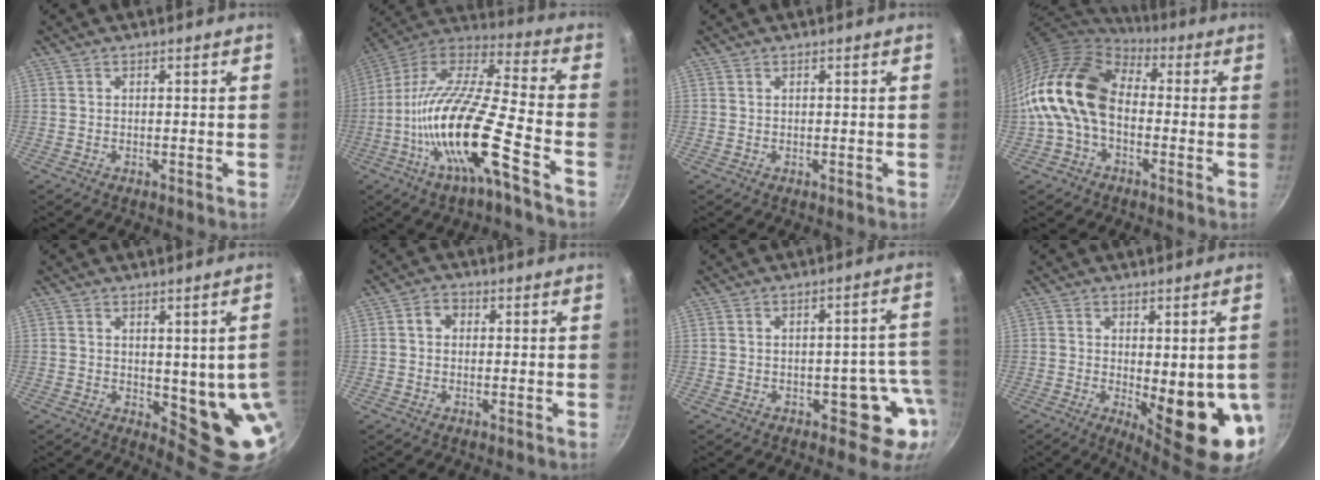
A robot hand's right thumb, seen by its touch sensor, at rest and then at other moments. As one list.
[{"total": 21.4, "force": [-8.7, 4.7, 19.0], "torque": [-0.333, 0.046, -0.180]}, {"total": 0.0}, {"total": 16.2, "force": [-0.6, 11.0, 11.9], "torque": [-0.199, 0.034, -0.028]}, {"total": 10.4, "force": [0.2, 4.1, 9.6], "torque": [-0.091, -0.023, 0.012]}, {"total": 2.9, "force": [0.3, 2.4, 1.7], "torque": [-0.020, 0.007, -0.001]}, {"total": 8.5, "force": [-3.1, 5.0, 6.1], "torque": [-0.011, 0.036, -0.032]}, {"total": 14.5, "force": [-2.1, 4.8, 13.5], "torque": [-0.158, -0.024, -0.014]}]